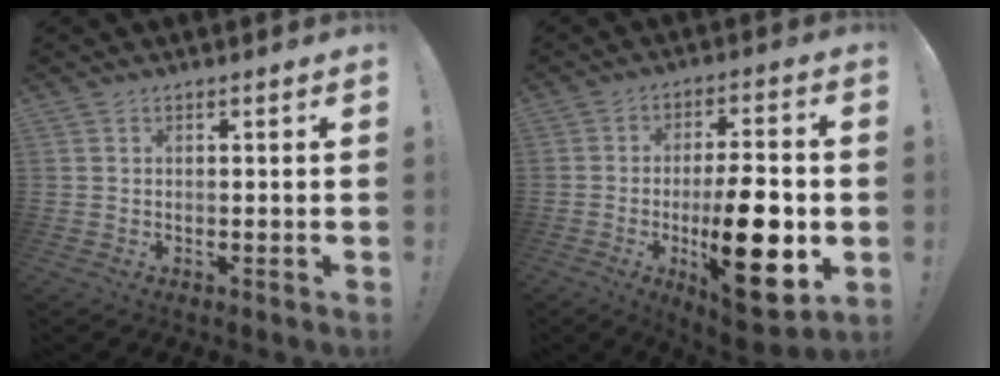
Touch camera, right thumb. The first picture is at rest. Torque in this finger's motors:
{"motor_torque": [2.18, 2.82, 2.08, -0.69, 0.20]}